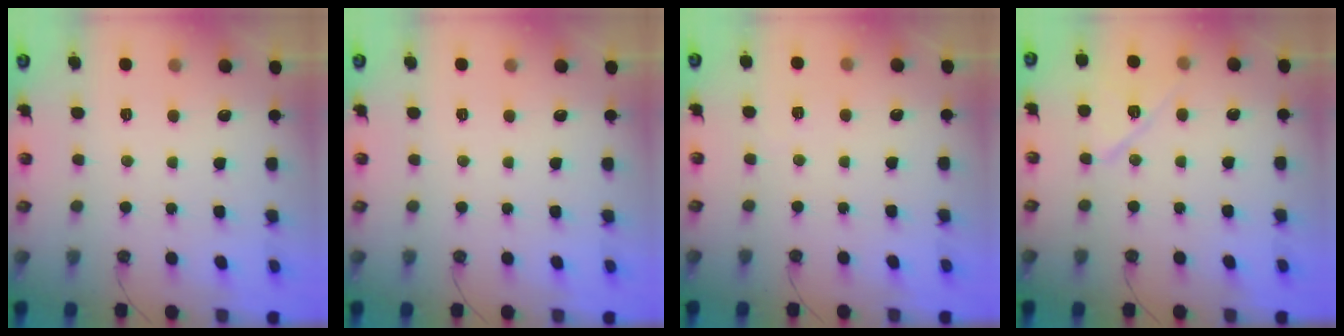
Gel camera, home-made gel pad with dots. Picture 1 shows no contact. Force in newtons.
{"total": 0.0}
{"total": 1.4, "press": 1.4, "slide": 0.5}
{"total": 10.0, "press": 10.0, "slide": 0.4}